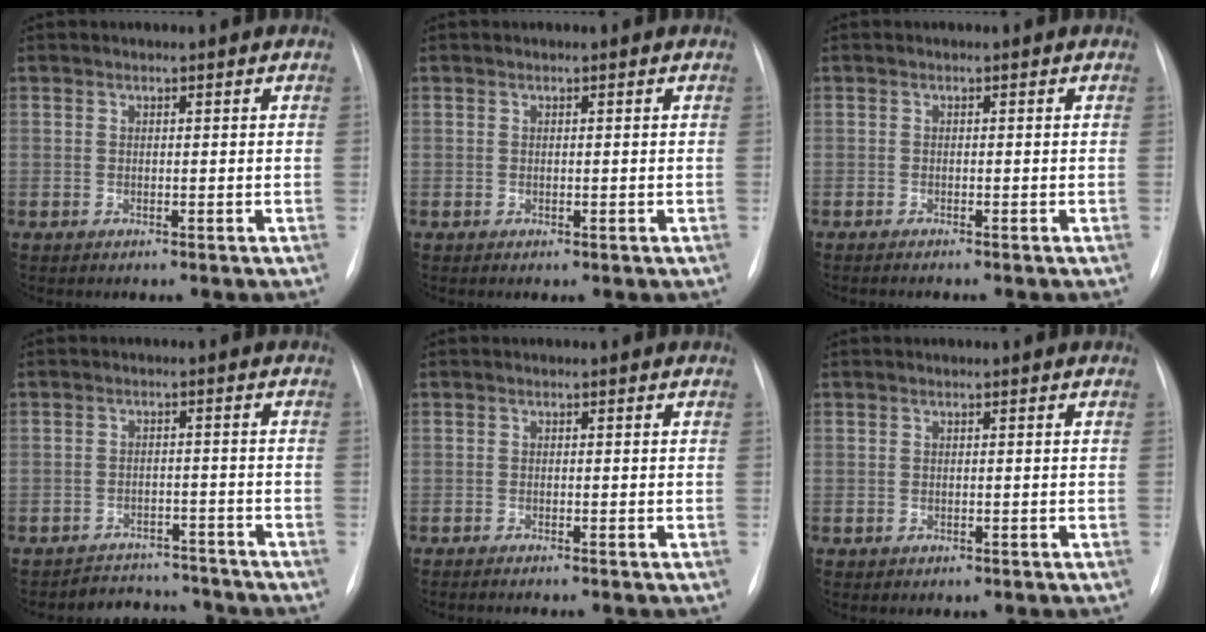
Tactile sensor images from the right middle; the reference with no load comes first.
{"total": 0.0}
{"total": 1.8, "force": [-1.5, -0.1, 1.0], "torque": [-0.010, -0.002, -0.016]}
{"total": 6.4, "force": [-6.0, 2.0, -0.7], "torque": [0.011, 0.019, -0.082]}
{"total": 2.1, "force": [-1.7, -0.1, 1.1], "torque": [-0.011, -0.002, -0.020]}
{"total": 0.0}